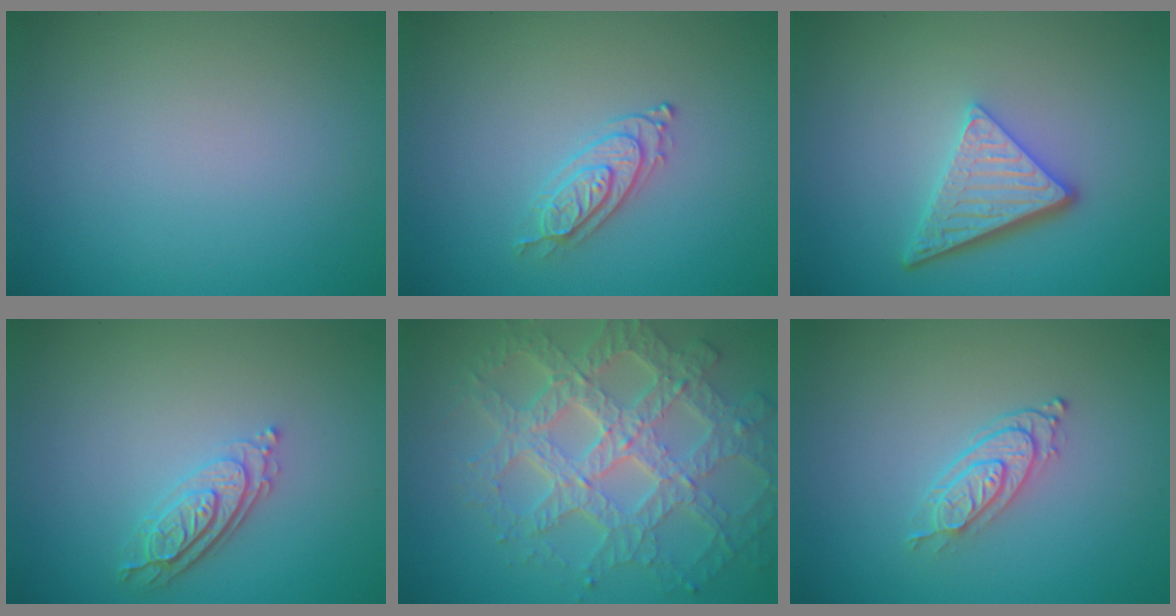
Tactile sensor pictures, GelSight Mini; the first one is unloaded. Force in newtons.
{"total": 2.2, "press": 2.1, "slide": 0.7}
{"total": 4.7, "press": 3.5, "slide": 3.1}
{"total": 3.1, "press": 2.5, "slide": 1.8}
{"total": 7.9, "press": 5.7, "slide": 5.6}
{"total": 2.7, "press": 2.1, "slide": 1.7}